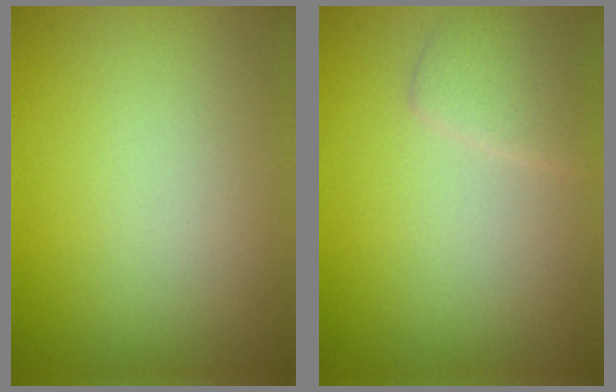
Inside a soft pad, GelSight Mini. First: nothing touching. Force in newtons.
{"total": 2.1, "press": 2.1, "slide": 0.2}